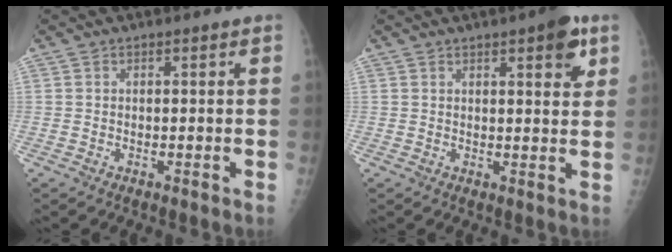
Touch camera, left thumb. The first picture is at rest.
{"total": 6.0, "force": [3.1, 1.7, 4.8], "torque": [-0.051, -0.011, 0.034]}